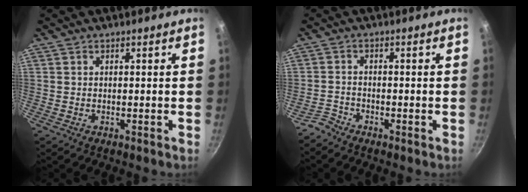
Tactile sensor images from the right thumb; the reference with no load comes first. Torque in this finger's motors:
{"motor_torque": [0.96, 0.04, -0.31, -0.40, -0.01]}